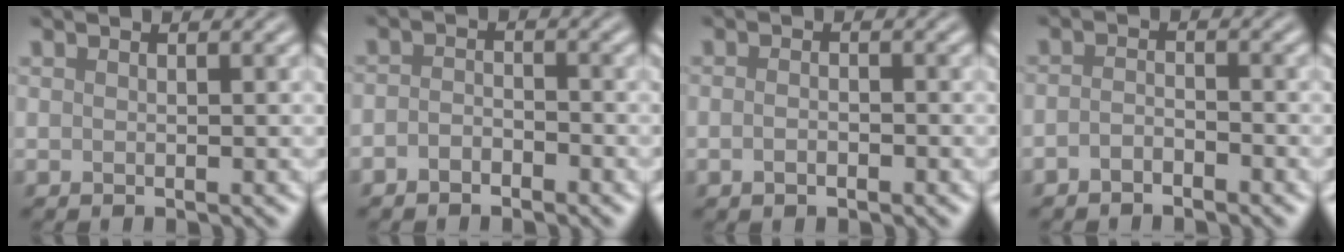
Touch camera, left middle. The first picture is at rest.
{"total": 1.6, "force": [-1.1, 0.8, 0.8], "torque": [-0.017, 0.002, -0.024]}
{"total": 1.3, "force": [-0.5, 0.6, 1.0], "torque": [-0.020, 0.000, -0.013]}
{"total": 1.4, "force": [-1.1, 0.5, 0.8], "torque": [-0.017, 0.003, -0.025]}